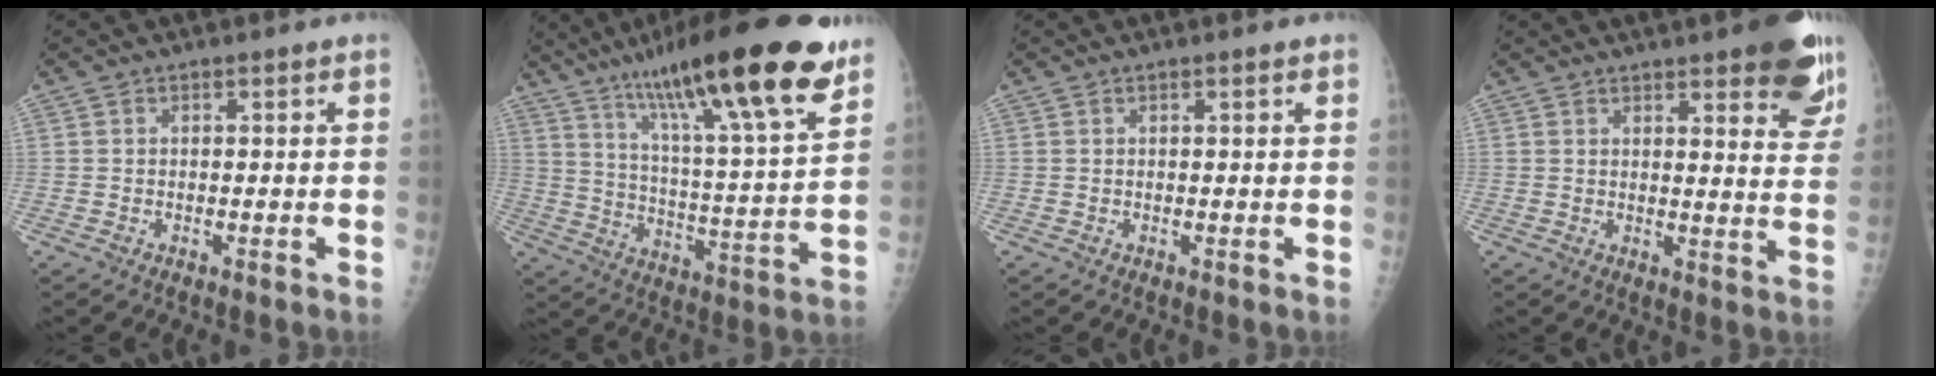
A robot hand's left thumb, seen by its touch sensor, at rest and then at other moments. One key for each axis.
{"total": 25.4, "fx": 16.4, "fy": 4.0, "fz": 19.1, "tx": -0.292, "ty": -0.051, "tz": 0.266}
{"total": 0.7, "fx": 0.4, "fy": 0.1, "fz": 0.6, "tx": -0.007, "ty": 0.001, "tz": 0.005}
{"total": 14.0, "fx": 9.0, "fy": 3.9, "fz": 10.0, "tx": -0.091, "ty": -0.046, "tz": 0.101}